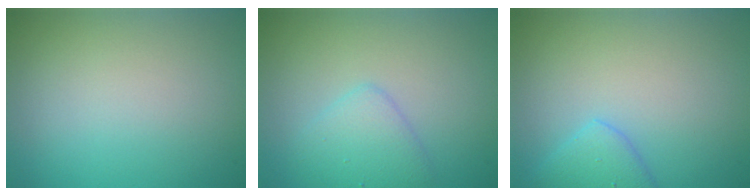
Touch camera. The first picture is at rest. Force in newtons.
{"total": 2.6, "press": 2.6, "slide": 0.0}
{"total": 2.5, "press": 2.4, "slide": 0.3}